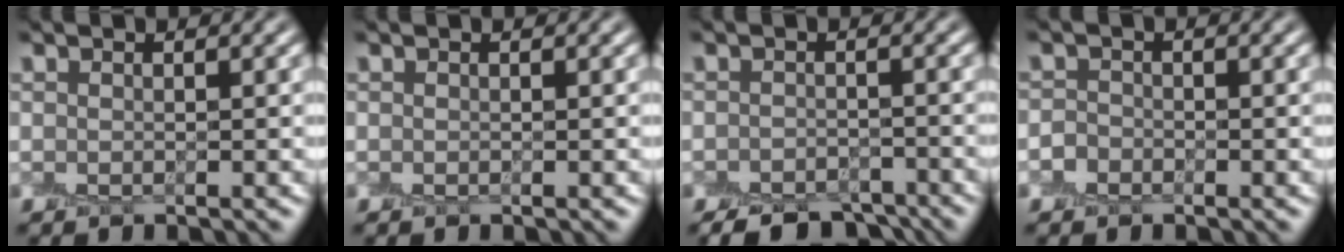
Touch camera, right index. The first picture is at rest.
{"total": 0.0}
{"total": 4.7, "force": [-3.8, 1.9, 1.8], "torque": [-0.020, -0.009, -0.062]}
{"total": 1.2, "force": [-0.7, 0.9, 0.3], "torque": [0.000, 0.002, -0.017]}